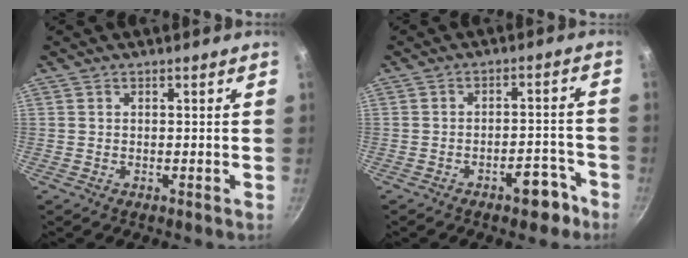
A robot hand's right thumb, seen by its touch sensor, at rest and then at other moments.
{"total": 6.4, "force": [-4.1, 2.9, 3.9], "torque": [-0.026, 0.045, -0.043]}